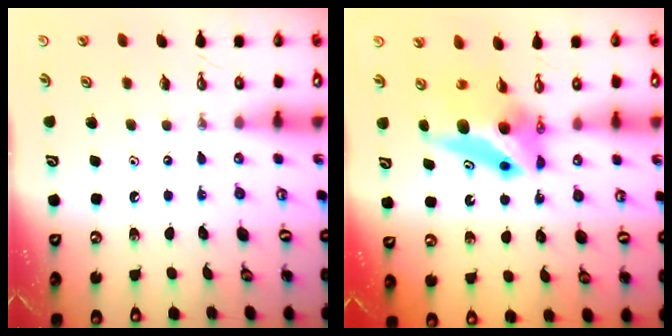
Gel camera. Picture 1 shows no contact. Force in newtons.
{"total": 7.9, "press": 7.8, "slide": 0.8}